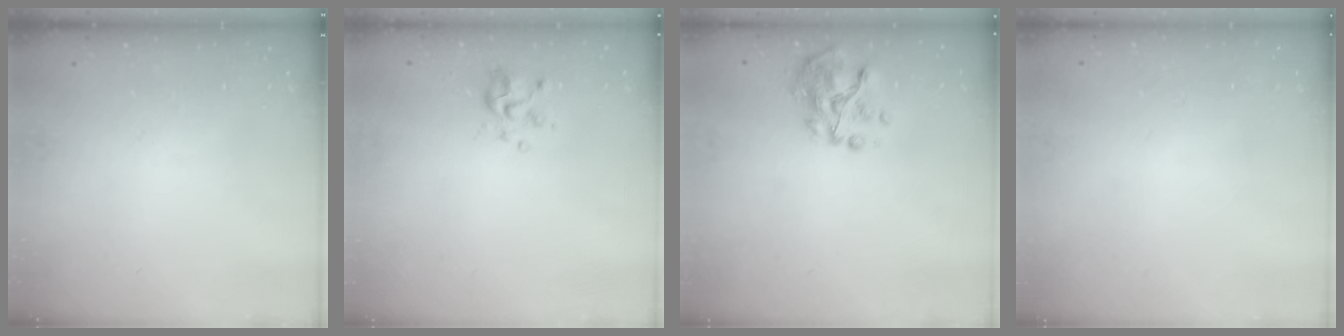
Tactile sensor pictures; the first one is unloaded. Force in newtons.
{"total": 5.2, "press": 5.1, "slide": 0.9}
{"total": 8.2, "press": 8.1, "slide": 1.2}
{"total": 1.9, "press": 1.9, "slide": 0.2}